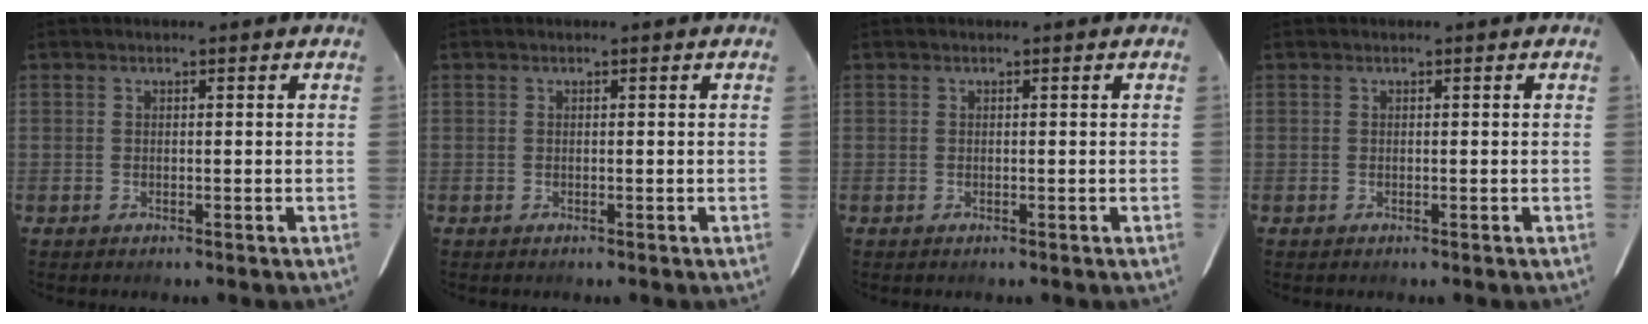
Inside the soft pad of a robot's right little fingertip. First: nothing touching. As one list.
[{"total": 0.0}, {"total": 0.0}, {"total": 0.0}]